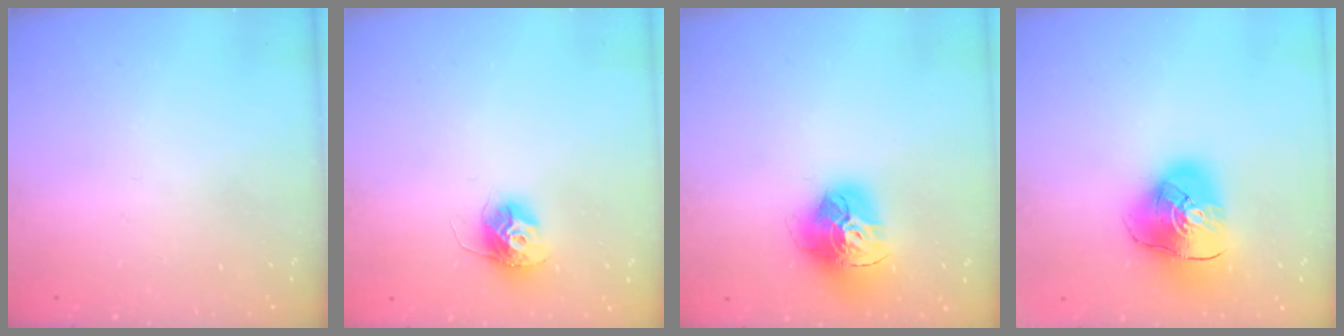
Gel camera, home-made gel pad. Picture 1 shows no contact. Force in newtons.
{"total": 10.9, "press": 10.9, "slide": 0.7}
{"total": 17.4, "press": 17.3, "slide": 1.7}
{"total": 15.0, "press": 14.8, "slide": 2.2}